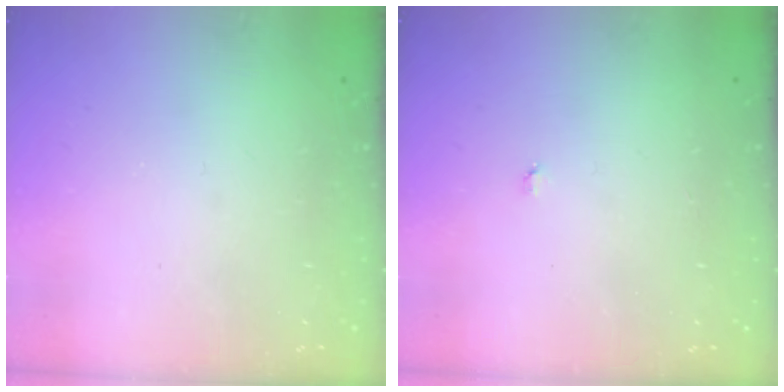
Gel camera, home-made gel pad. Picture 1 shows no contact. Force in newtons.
{"total": 2.9, "press": 2.9, "slide": 0.3}